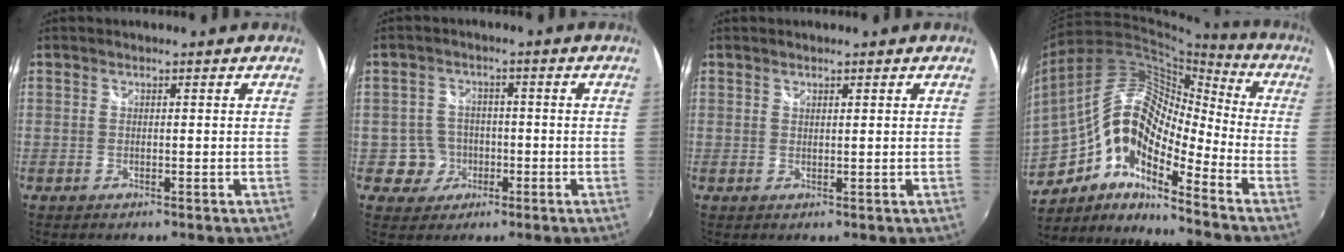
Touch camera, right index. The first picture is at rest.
{"total": 5.2, "force": [-1.6, 4.9, 0.3], "torque": [-0.012, 0.023, -0.018]}
{"total": 0.6, "force": [0.6, 0.1, 0.2], "torque": [-0.003, 0.000, 0.010]}
{"total": 18.0, "force": [-6.7, 8.2, 14.6], "torque": [-0.250, -0.003, -0.138]}